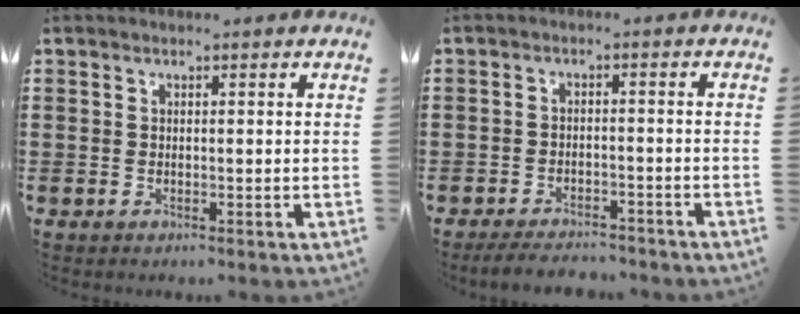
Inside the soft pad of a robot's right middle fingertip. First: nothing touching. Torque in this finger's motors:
{"motor_torque": [1.11, -0.22, 0.08, 0.11]}